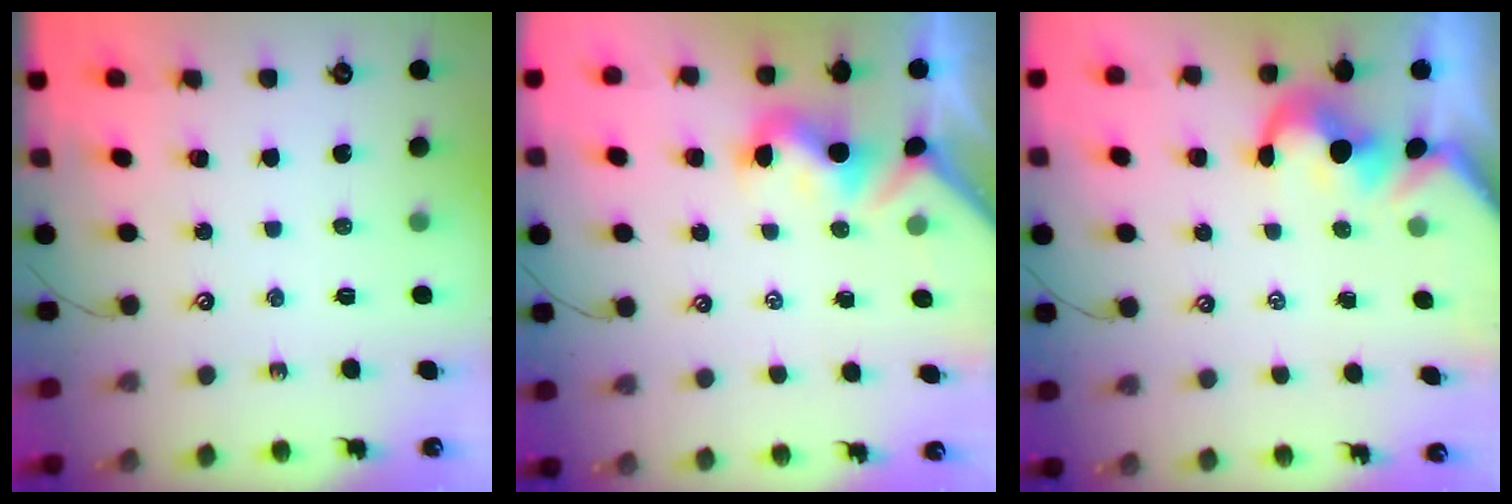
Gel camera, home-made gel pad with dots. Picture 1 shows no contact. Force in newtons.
{"total": 1.2, "press": 1.0, "slide": 0.6}
{"total": 1.4, "press": 1.0, "slide": 0.9}